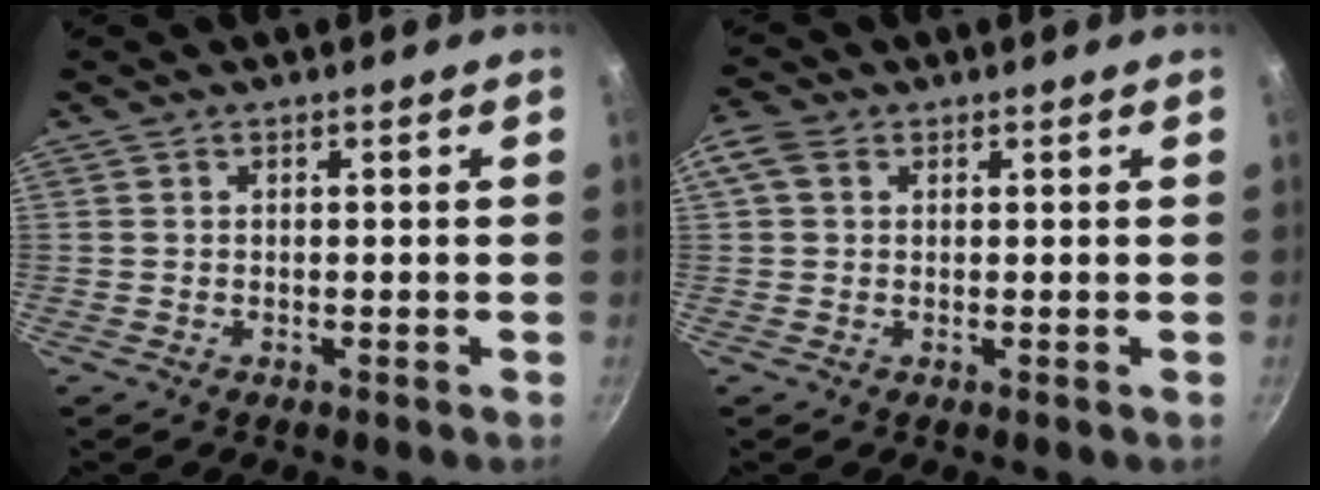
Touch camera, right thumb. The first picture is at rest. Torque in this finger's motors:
{"motor_torque": [0.62, 2.78, 0.63, -0.34, 0.48]}